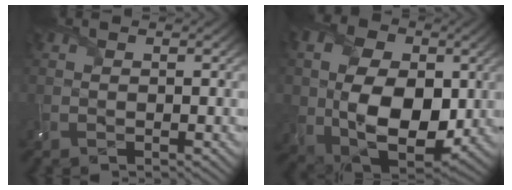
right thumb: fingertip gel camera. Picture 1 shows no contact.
{"total": 14.3, "force": [-0.5, 9.7, 10.5], "torque": [-0.191, -0.020, 0.003]}